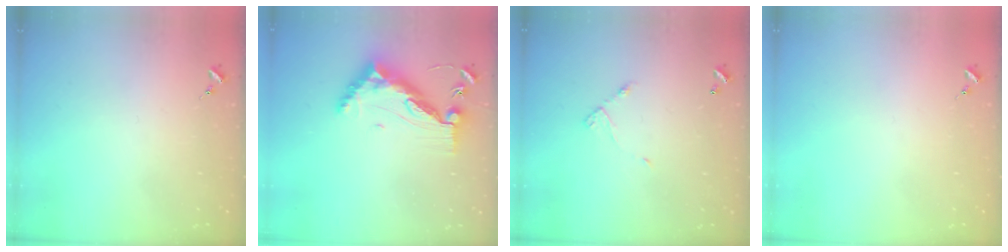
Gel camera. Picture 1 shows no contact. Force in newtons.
{"total": 13.4, "press": 13.3, "slide": 1.4}
{"total": 5.5, "press": 5.5, "slide": 0.3}
{"total": 0.0}